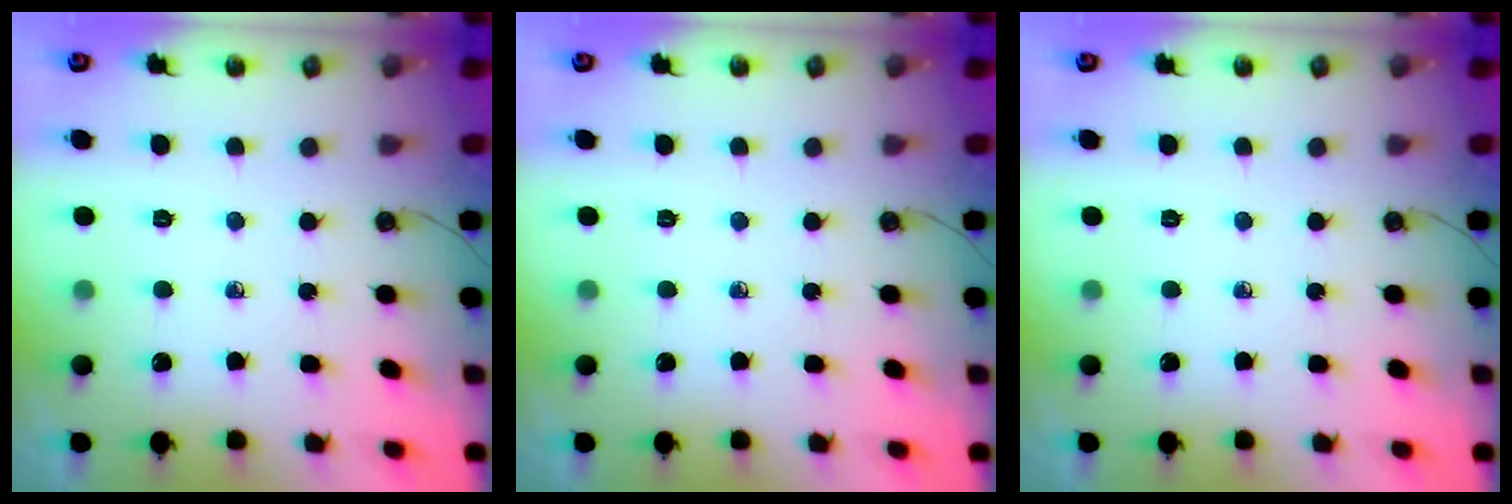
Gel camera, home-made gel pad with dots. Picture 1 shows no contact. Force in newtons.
{"total": 0.0}
{"total": 0.0}